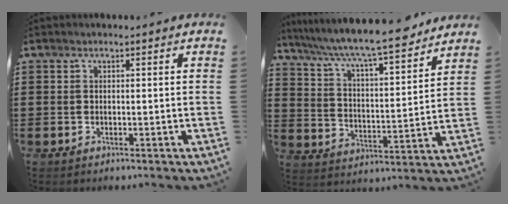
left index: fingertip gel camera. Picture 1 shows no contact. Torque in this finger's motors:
{"motor_torque": [1.13, -1.01, 1.05, 0.21]}